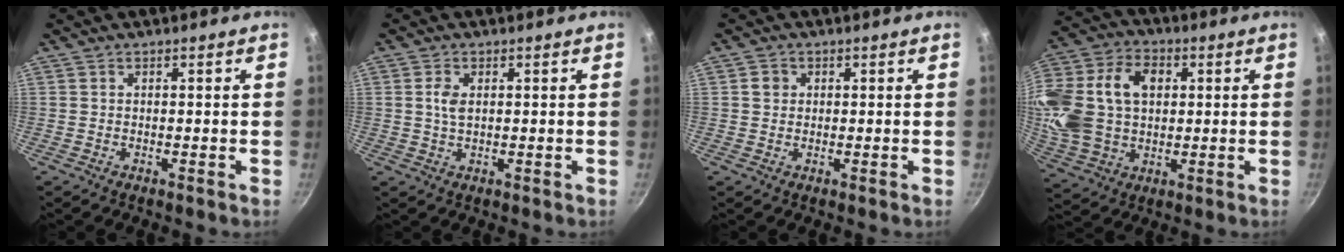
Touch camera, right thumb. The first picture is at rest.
{"total": 3.0, "force": [0.7, 1.8, 2.4], "torque": [-0.047, 0.000, 0.012]}
{"total": 2.1, "force": [0.4, 1.9, 0.8], "torque": [-0.004, 0.005, 0.004]}
{"total": 21.9, "force": [3.7, 15.6, 14.9], "torque": [-0.299, 0.019, 0.067]}